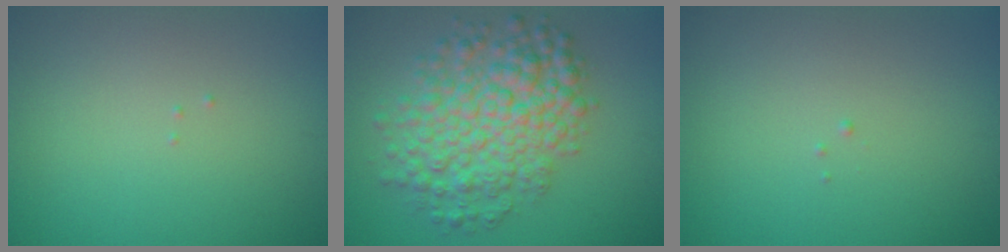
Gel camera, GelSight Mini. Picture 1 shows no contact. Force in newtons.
{"total": 7.4, "press": 7.4, "slide": 0.2}
{"total": 0.0}